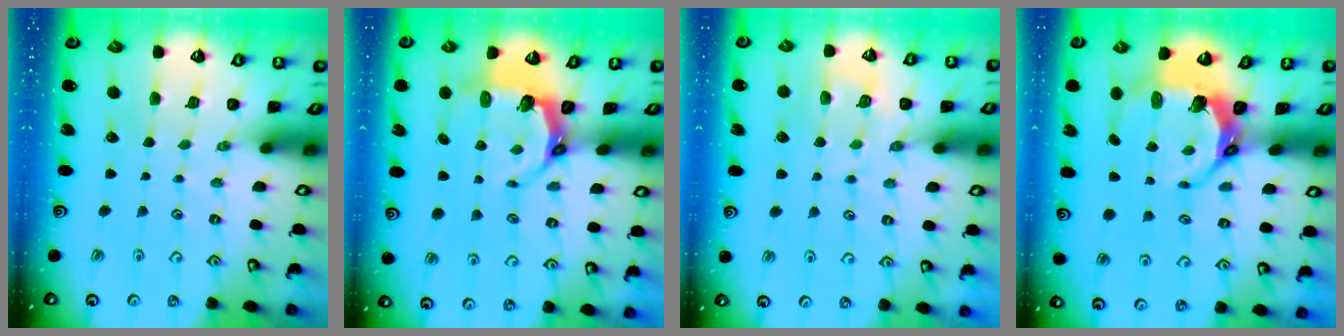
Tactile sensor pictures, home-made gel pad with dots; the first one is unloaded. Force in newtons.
{"total": 6.0, "press": 4.6, "slide": 3.9}
{"total": 6.3, "press": 6.2, "slide": 0.6}
{"total": 8.3, "press": 6.9, "slide": 4.6}